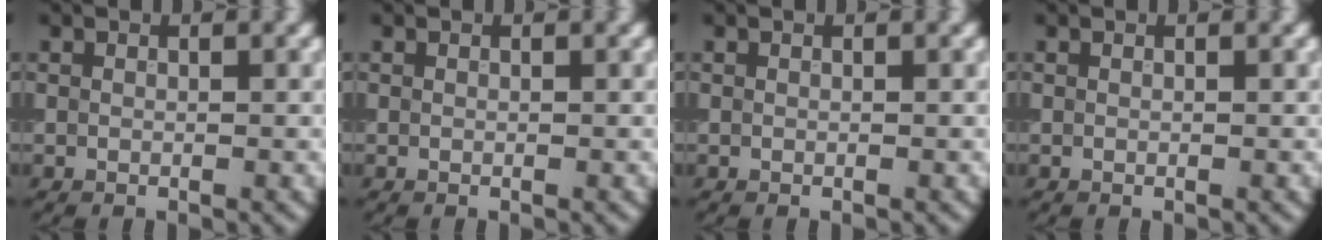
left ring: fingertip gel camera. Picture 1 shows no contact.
{"total": 0.0}
{"total": 0.0}
{"total": 0.0}